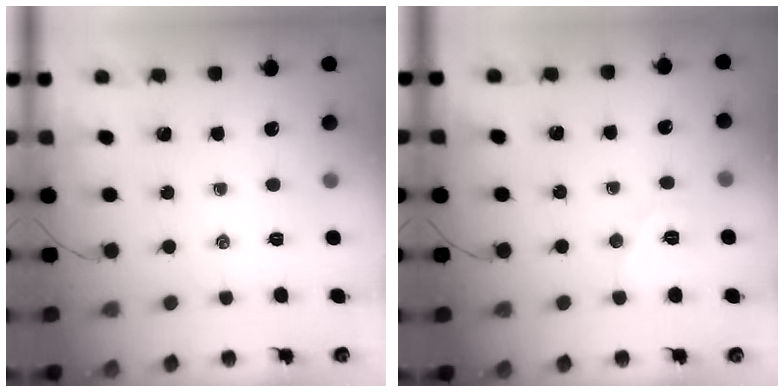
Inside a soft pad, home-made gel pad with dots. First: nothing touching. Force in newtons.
{"total": 5.2, "press": 5.1, "slide": 1.1}